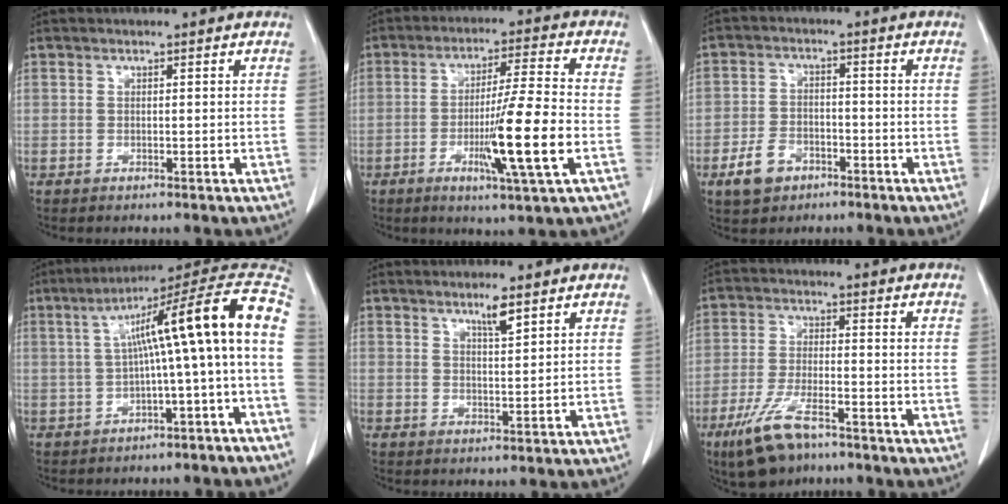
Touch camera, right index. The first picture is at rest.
{"total": 12.4, "force": [-3.3, -0.7, 11.9], "torque": [-0.206, -0.016, -0.061]}
{"total": 5.8, "force": [-3.3, 3.7, 2.9], "torque": [-0.064, 0.005, -0.055]}
{"total": 15.3, "force": [-0.2, -0.3, 15.3], "torque": [-0.218, 0.052, -0.007]}
{"total": 3.0, "force": [2.1, 0.2, 2.2], "torque": [-0.041, -0.003, 0.038]}
{"total": 9.1, "force": [-6.2, 2.7, 6.1], "torque": [-0.130, -0.015, -0.108]}